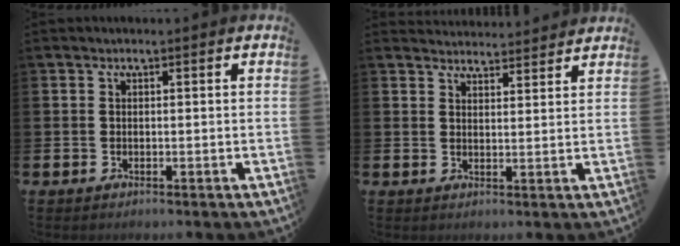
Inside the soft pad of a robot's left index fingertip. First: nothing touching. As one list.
[{"total": 3.4, "force": [3.4, 0.4, -0.2], "torque": [-0.003, -0.019, 0.062]}]